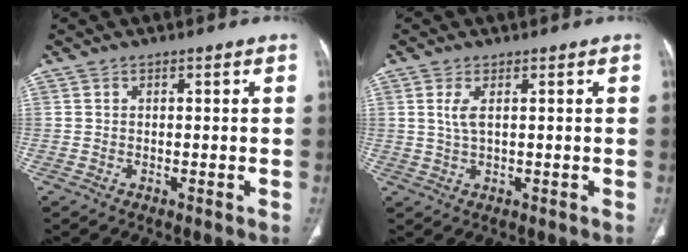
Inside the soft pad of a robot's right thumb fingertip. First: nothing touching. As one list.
[{"total": 2.9, "force": [0.9, 0.9, 2.6], "torque": [-0.067, 0.000, 0.025]}]